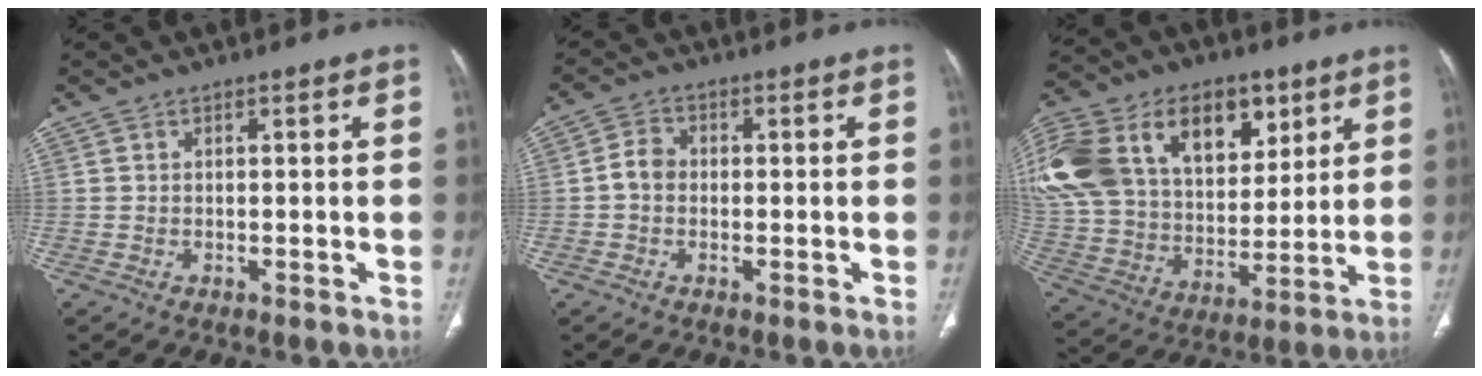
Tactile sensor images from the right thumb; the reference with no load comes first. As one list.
[{"total": 3.5, "force": [-0.4, 2.8, 2.0], "torque": [-0.029, 0.014, -0.015]}, {"total": 35.3, "force": [14.8, 23.0, 22.4], "torque": [-0.483, 0.052, 0.276]}]